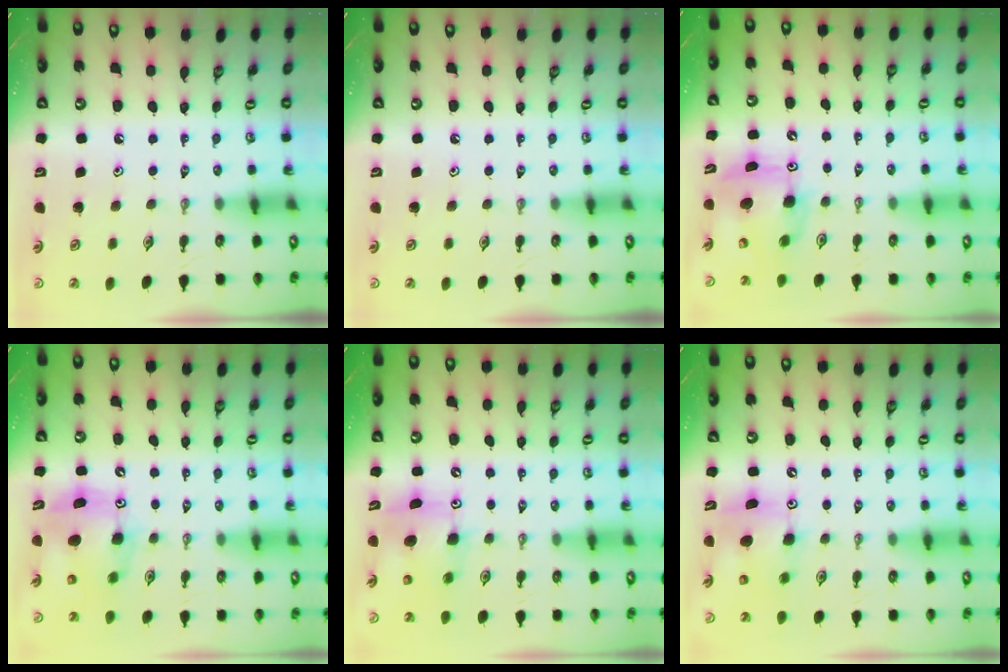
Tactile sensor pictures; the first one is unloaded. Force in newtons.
{"total": 0.0}
{"total": 7.6, "press": 7.4, "slide": 1.7}
{"total": 8.7, "press": 8.4, "slide": 2.1}
{"total": 7.9, "press": 7.6, "slide": 2.3}
{"total": 7.9, "press": 7.7, "slide": 2.0}